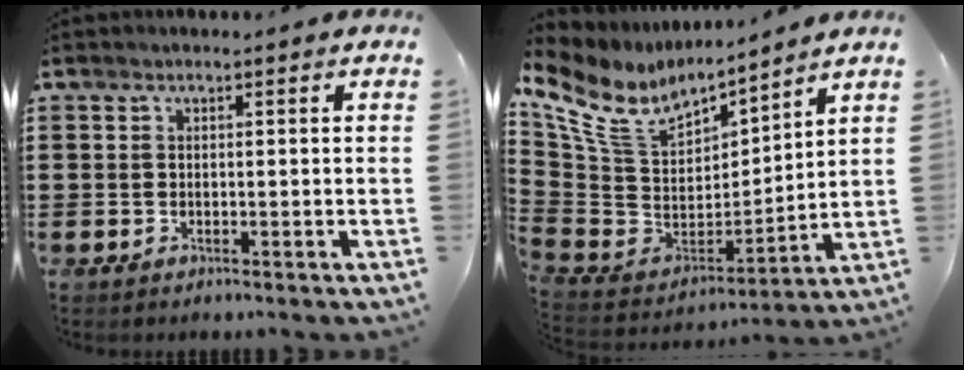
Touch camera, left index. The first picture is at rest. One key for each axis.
{"total": 10.7, "fx": 7.1, "fy": 5.8, "fz": 5.5, "tx": -0.157, "ty": -0.039, "tz": 0.127}